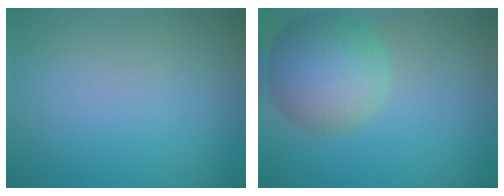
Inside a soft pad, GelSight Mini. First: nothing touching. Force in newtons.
{"total": 6.9, "press": 6.9, "slide": 0.2}